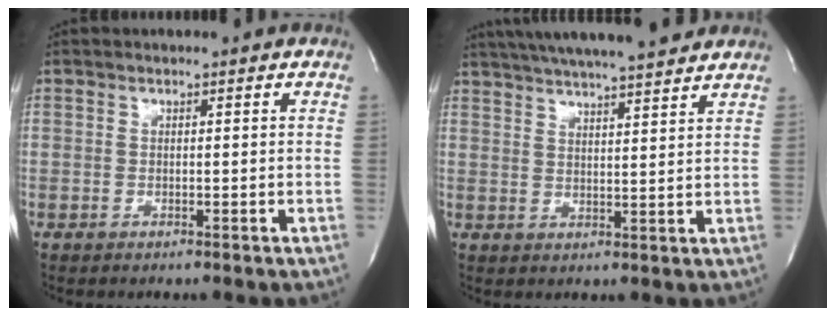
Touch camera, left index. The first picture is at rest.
{"total": 17.8, "force": [15.6, 1.4, 8.4], "torque": [-0.147, 0.026, 0.220]}